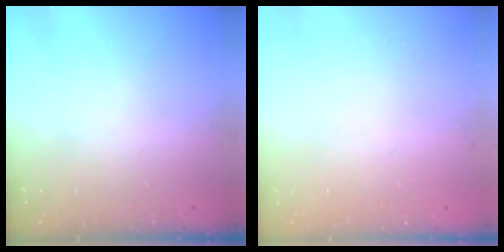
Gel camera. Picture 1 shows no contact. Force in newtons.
{"total": 0.0}